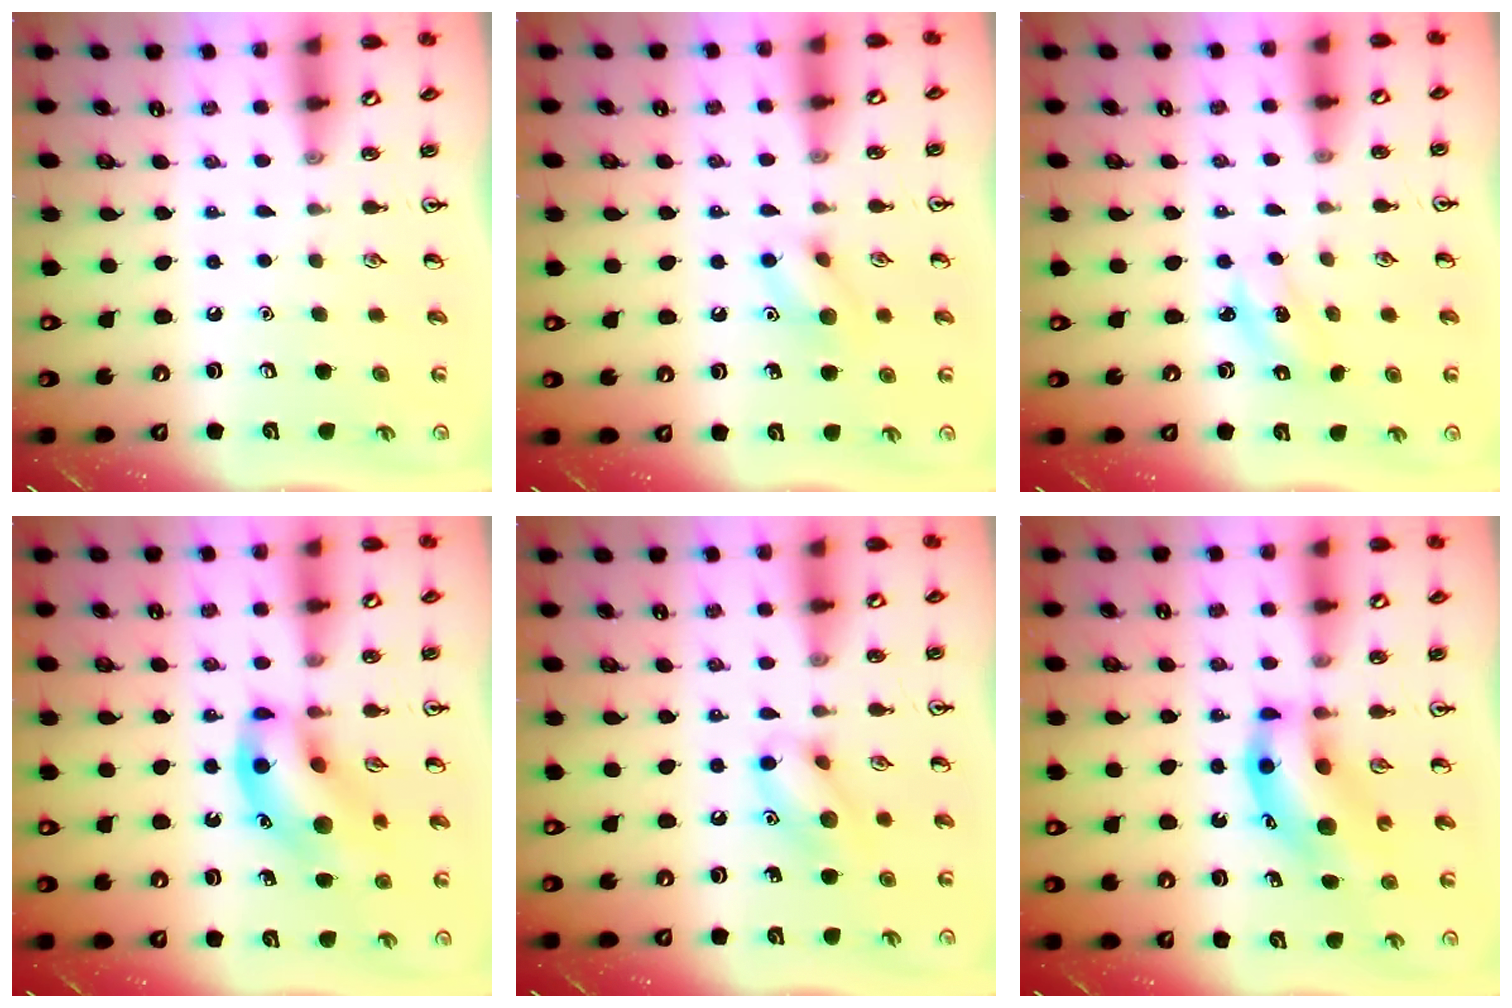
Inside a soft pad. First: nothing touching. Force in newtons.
{"total": 8.1, "press": 8.1, "slide": 0.5}
{"total": 2.4, "press": 2.3, "slide": 0.5}
{"total": 13.7, "press": 13.4, "slide": 2.7}
{"total": 10.1, "press": 10.1, "slide": 1.0}
{"total": 10.9, "press": 10.6, "slide": 2.9}